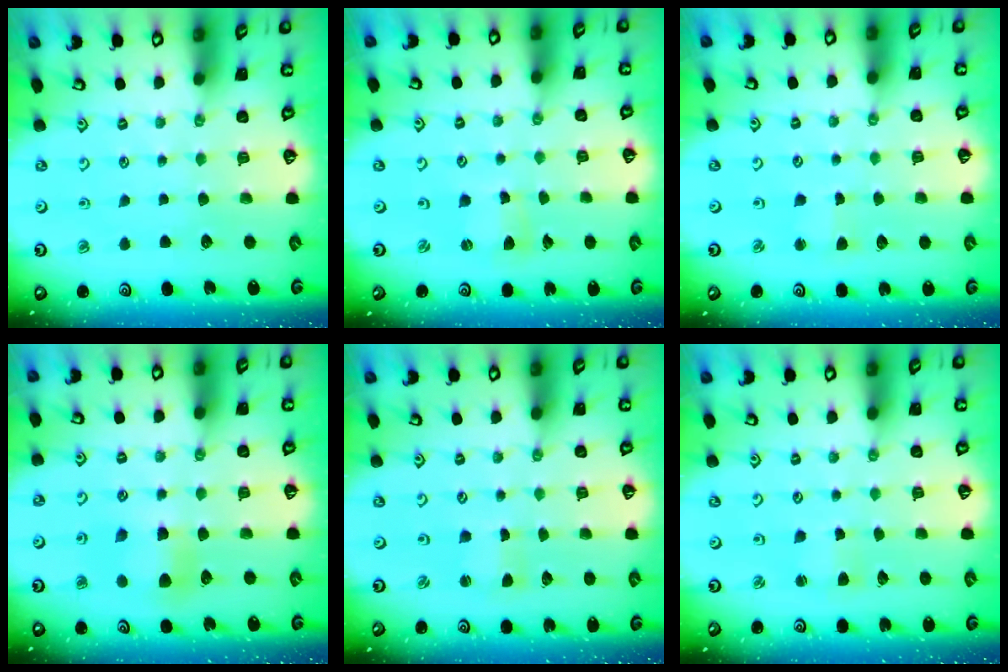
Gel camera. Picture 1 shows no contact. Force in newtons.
{"total": 2.6, "press": 2.6, "slide": 0.1}
{"total": 2.6, "press": 2.6, "slide": 0.3}
{"total": 6.4, "press": 6.4, "slide": 0.4}
{"total": 1.2, "press": 1.2, "slide": 0.0}
{"total": 2.9, "press": 2.9, "slide": 0.3}